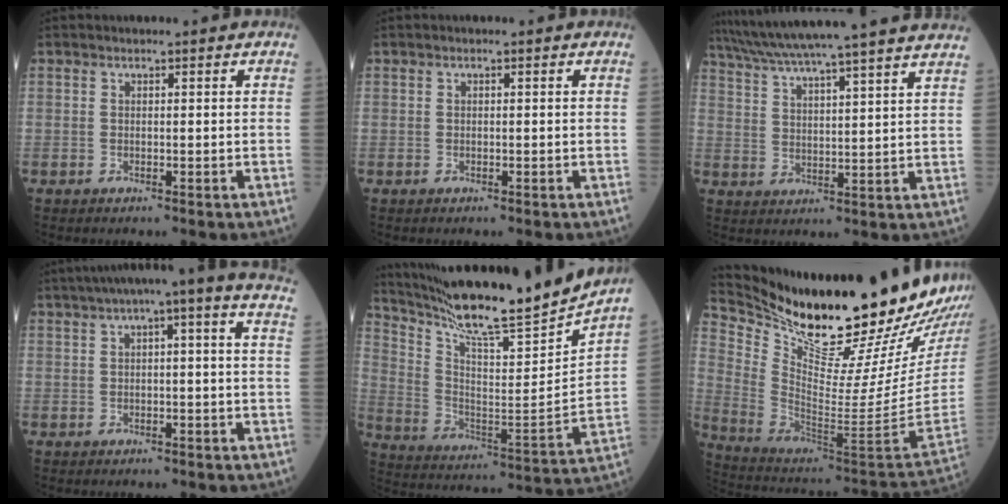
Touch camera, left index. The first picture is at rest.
{"total": 0.0}
{"total": 23.6, "force": [21.0, -1.2, 10.7], "torque": [-0.184, -0.005, 0.291]}
{"total": 8.7, "force": [5.3, 0.1, 6.8], "torque": [-0.103, 0.044, 0.060]}
{"total": 21.0, "force": [19.0, -1.6, 8.7], "torque": [-0.163, -0.064, 0.302]}
{"total": 28.3, "force": [24.4, 1.6, 14.2], "torque": [-0.250, -0.104, 0.375]}